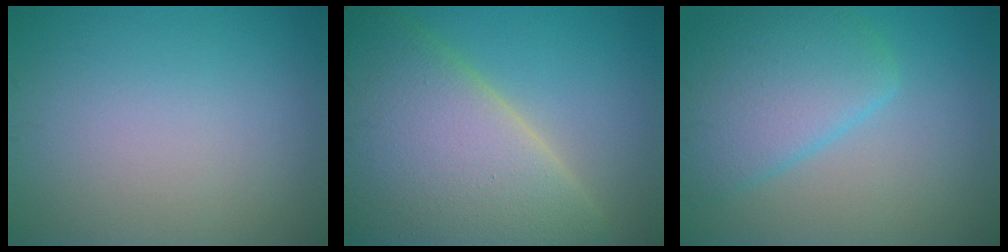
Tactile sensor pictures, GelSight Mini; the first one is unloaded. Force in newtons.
{"total": 13.3, "press": 13.2, "slide": 1.0}
{"total": 6.2, "press": 6.2, "slide": 0.3}